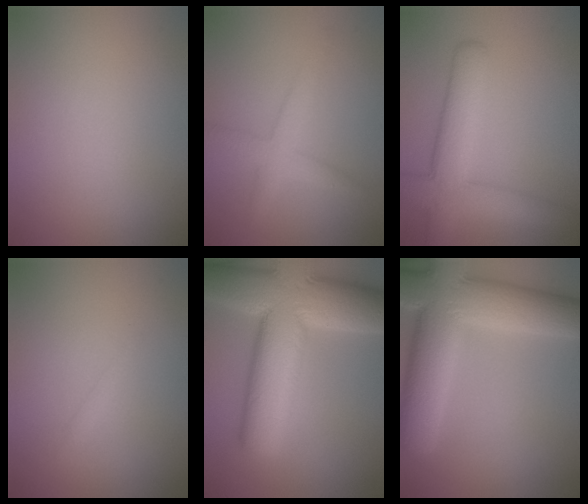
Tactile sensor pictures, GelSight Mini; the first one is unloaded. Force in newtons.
{"total": 2.6, "press": 2.6, "slide": 0.2}
{"total": 6.4, "press": 6.4, "slide": 0.4}
{"total": 0.6, "press": 0.6, "slide": 0.1}
{"total": 15.0, "press": 14.9, "slide": 1.1}
{"total": 12.0, "press": 11.9, "slide": 1.0}